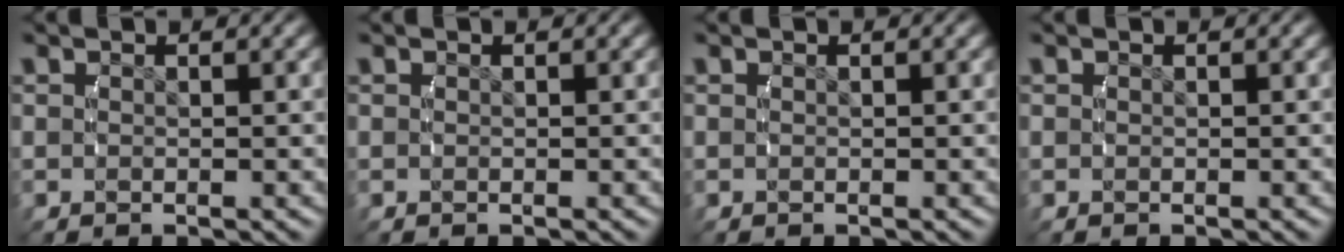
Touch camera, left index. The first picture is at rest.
{"total": 0.0}
{"total": 0.0}
{"total": 0.0}